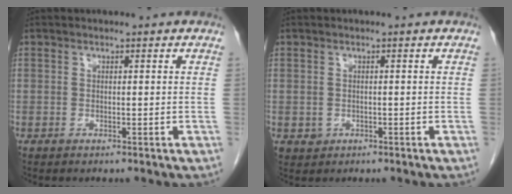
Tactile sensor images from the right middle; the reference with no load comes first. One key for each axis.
{"total": 1.2, "fx": -0.3, "fy": 1.1, "fz": 0.2, "tx": -0.003, "ty": 0.003, "tz": 0.001}